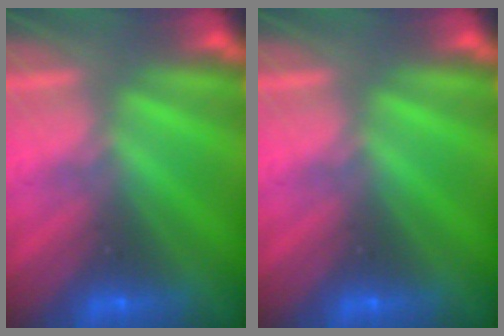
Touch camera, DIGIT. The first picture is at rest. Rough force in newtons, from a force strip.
{"total": 0.0}